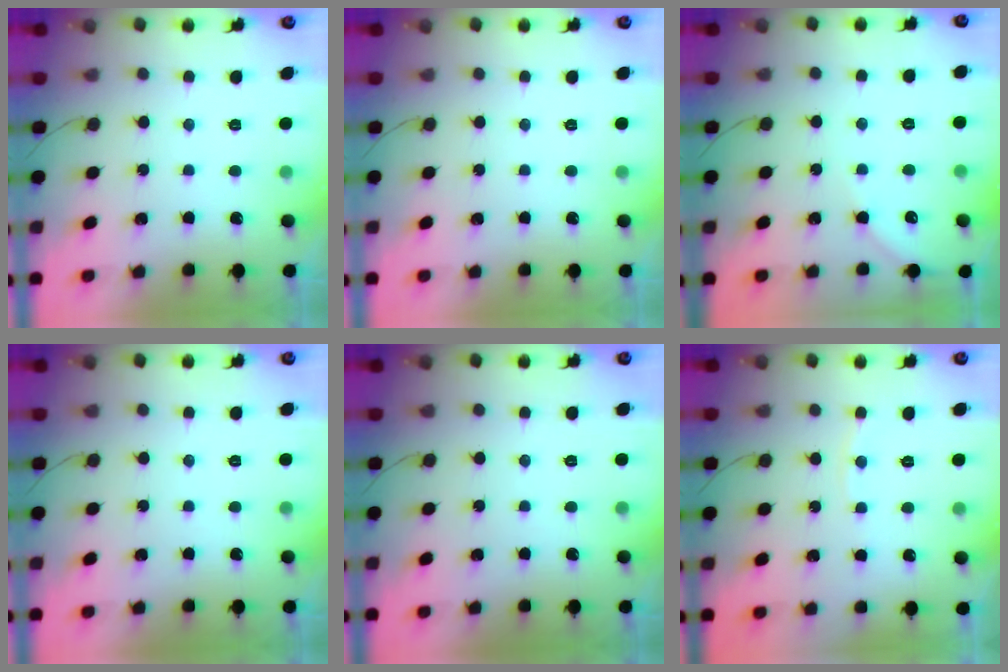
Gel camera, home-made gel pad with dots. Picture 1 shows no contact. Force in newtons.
{"total": 0.0}
{"total": 2.9, "press": 2.9, "slide": 0.4}
{"total": 0.0}
{"total": 0.0}
{"total": 2.5, "press": 2.5, "slide": 0.2}